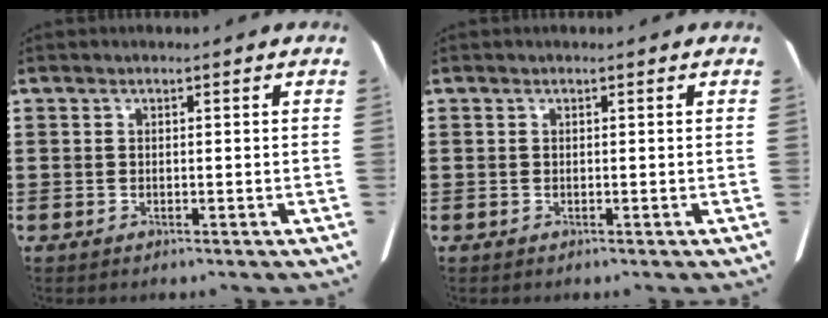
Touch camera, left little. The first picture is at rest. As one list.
[{"total": 0.0}]